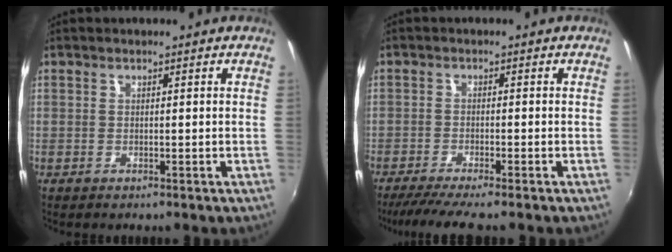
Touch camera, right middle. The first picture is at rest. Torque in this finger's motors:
{"motor_torque": [0.89, -0.87, 0.15, 0.12]}